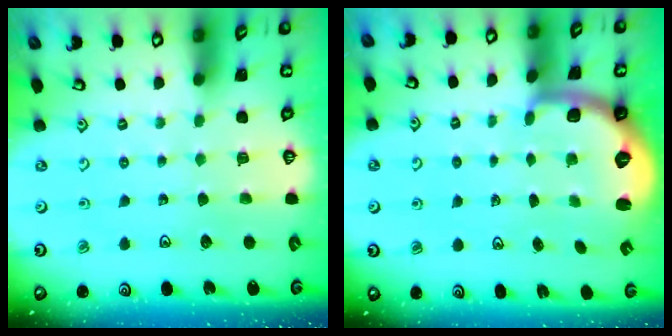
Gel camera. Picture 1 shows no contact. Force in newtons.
{"total": 1.8, "press": 1.8, "slide": 0.5}